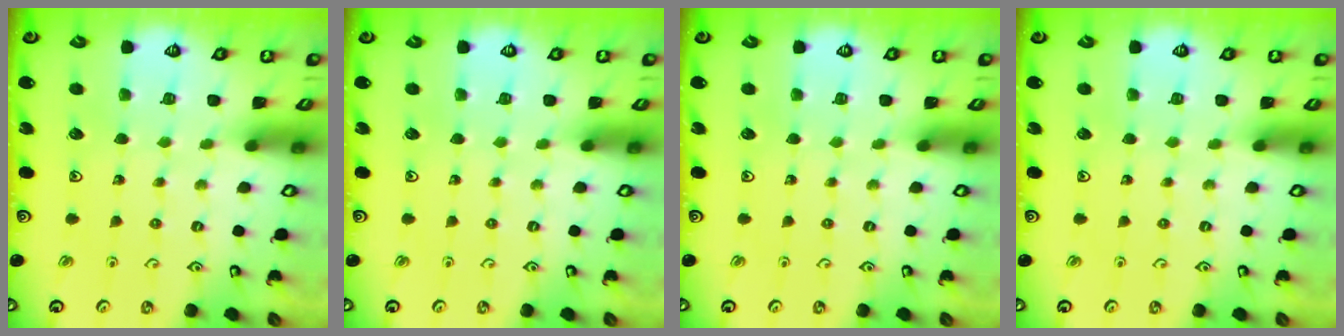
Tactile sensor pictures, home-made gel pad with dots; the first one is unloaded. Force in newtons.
{"total": 0.0}
{"total": 0.0}
{"total": 0.0}